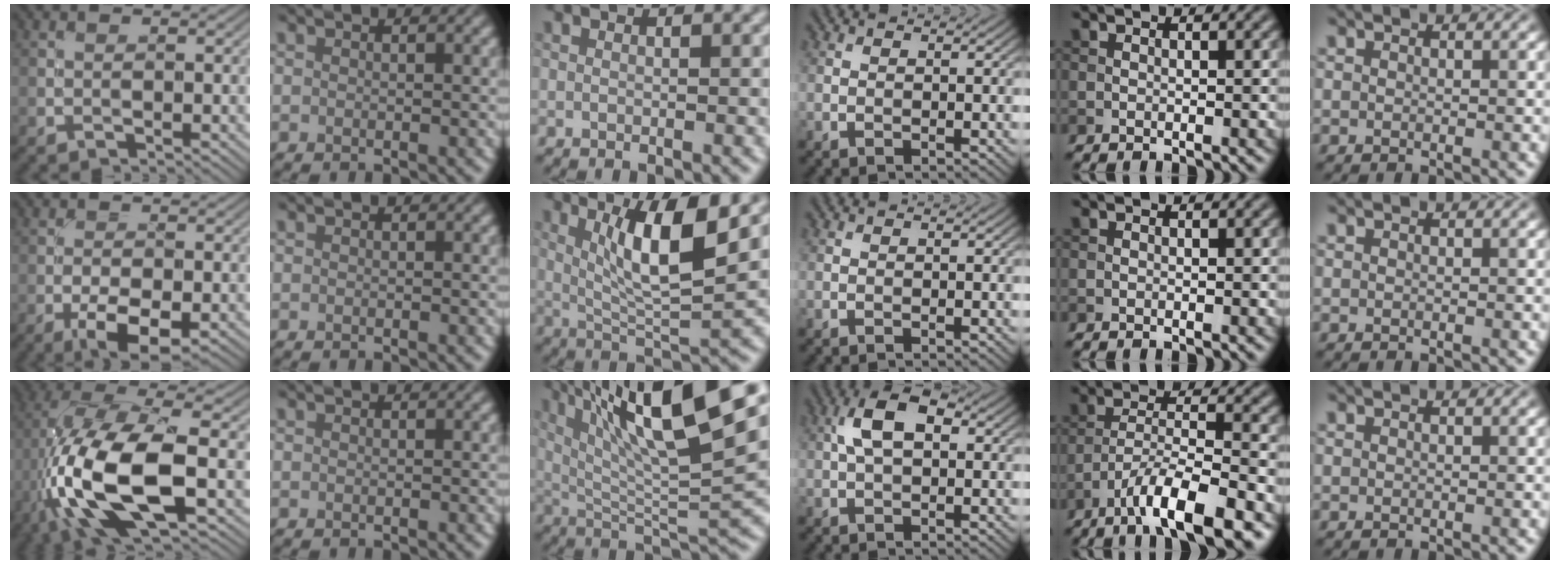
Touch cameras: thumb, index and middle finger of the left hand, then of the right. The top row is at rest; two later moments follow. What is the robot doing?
{"motion": "unscrew", "object": "medicine bottle"}